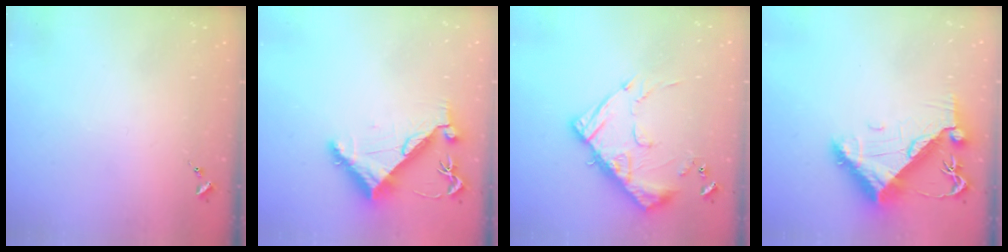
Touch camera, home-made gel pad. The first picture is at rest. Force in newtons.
{"total": 7.1, "press": 7.1, "slide": 1.1}
{"total": 14.2, "press": 14.2, "slide": 1.2}
{"total": 10.5, "press": 10.4, "slide": 1.3}